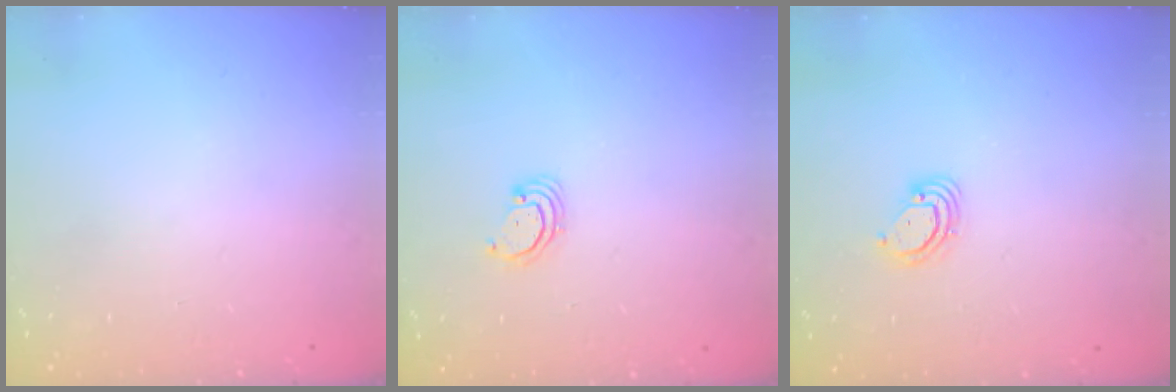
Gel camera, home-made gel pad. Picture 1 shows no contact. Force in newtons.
{"total": 2.3, "press": 2.3, "slide": 0.2}
{"total": 3.2, "press": 3.2, "slide": 0.2}